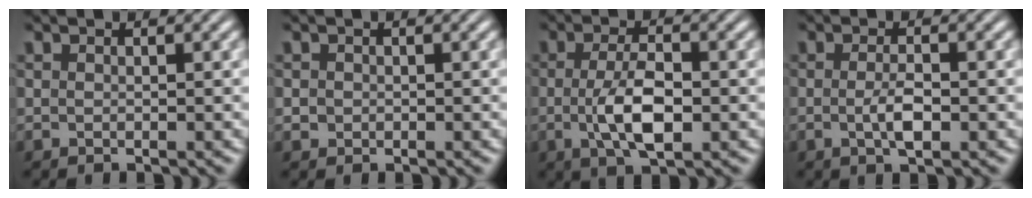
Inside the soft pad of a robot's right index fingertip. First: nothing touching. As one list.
[{"total": 1.1, "force": [-0.2, 1.1, 0.2], "torque": [-0.013, -0.014, 0.001]}, {"total": 4.6, "force": [-0.8, 1.5, 4.3], "torque": [-0.076, -0.013, -0.009]}, {"total": 2.3, "force": [-0.9, 0.4, 2.1], "torque": [-0.038, -0.013, -0.012]}]